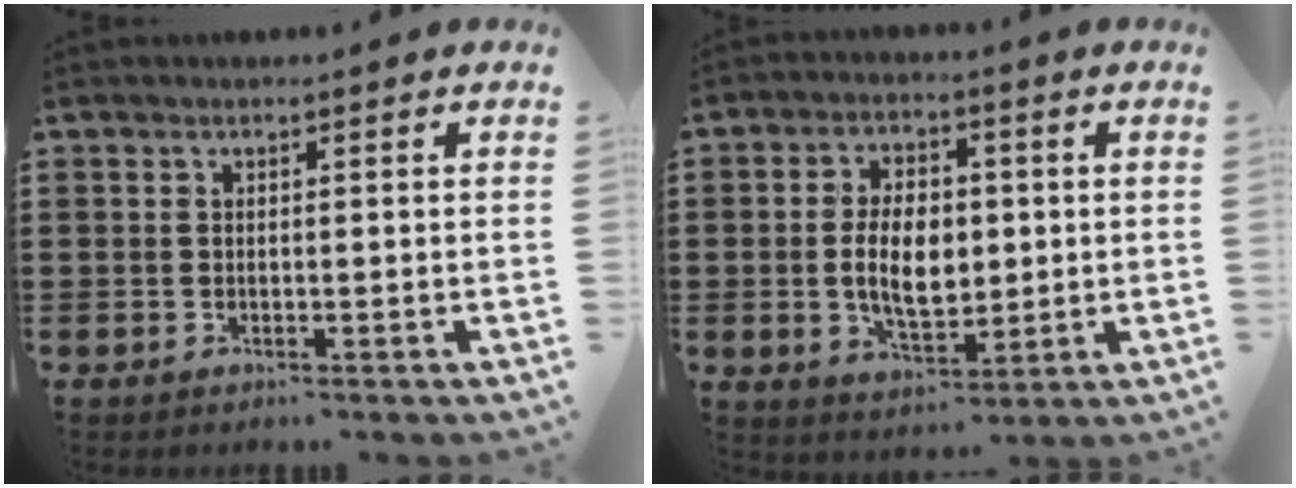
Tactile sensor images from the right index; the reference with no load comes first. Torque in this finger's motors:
{"motor_torque": [2.14, 0.00, 0.37, 0.10]}